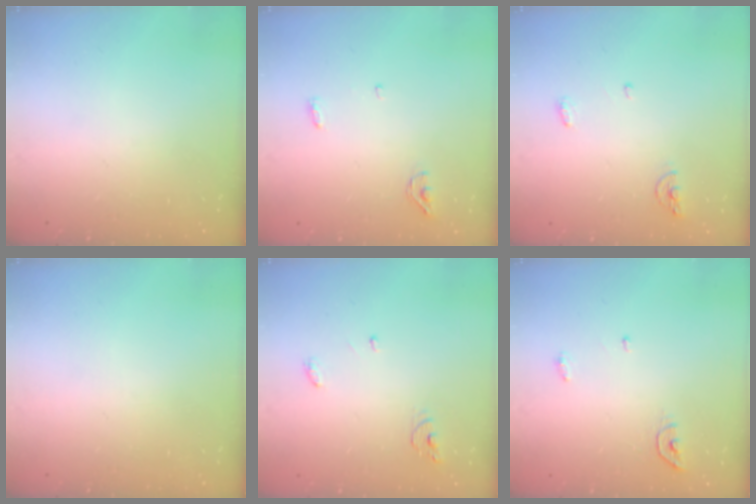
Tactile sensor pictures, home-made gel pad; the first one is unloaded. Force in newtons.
{"total": 3.8, "press": 3.5, "slide": 1.4}
{"total": 5.2, "press": 5.0, "slide": 1.2}
{"total": 0.0}
{"total": 4.5, "press": 4.5, "slide": 0.3}
{"total": 4.5, "press": 4.5, "slide": 0.2}